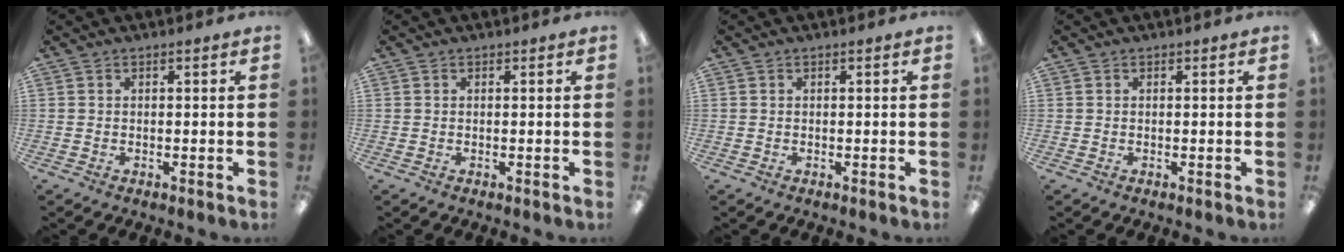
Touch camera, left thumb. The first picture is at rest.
{"total": 0.0}
{"total": 0.0}
{"total": 0.0}